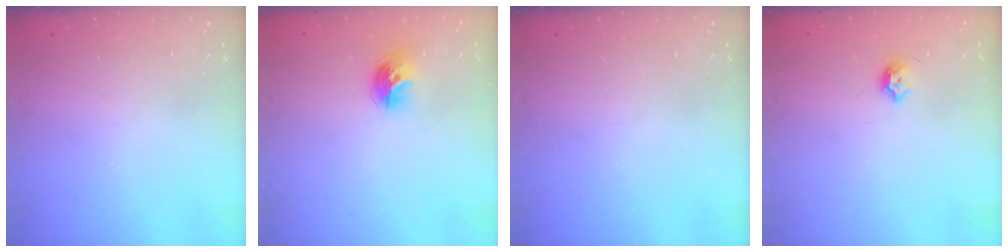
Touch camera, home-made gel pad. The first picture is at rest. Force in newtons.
{"total": 9.5, "press": 9.5, "slide": 0.4}
{"total": 0.0}
{"total": 5.5, "press": 5.4, "slide": 0.9}